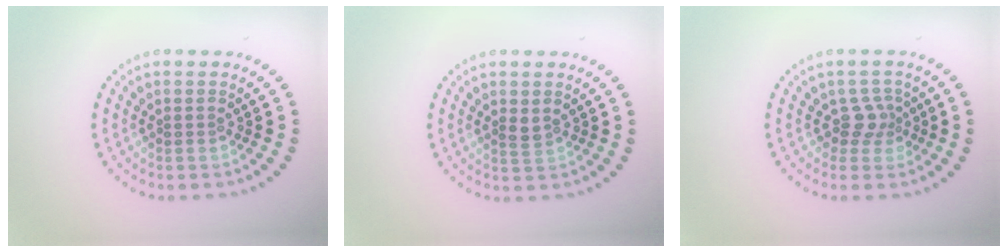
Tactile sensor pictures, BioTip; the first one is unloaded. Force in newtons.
{"total": 0.9, "press": 0.9, "slide": 0.3}
{"total": 2.0, "press": 1.3, "slide": 1.5}